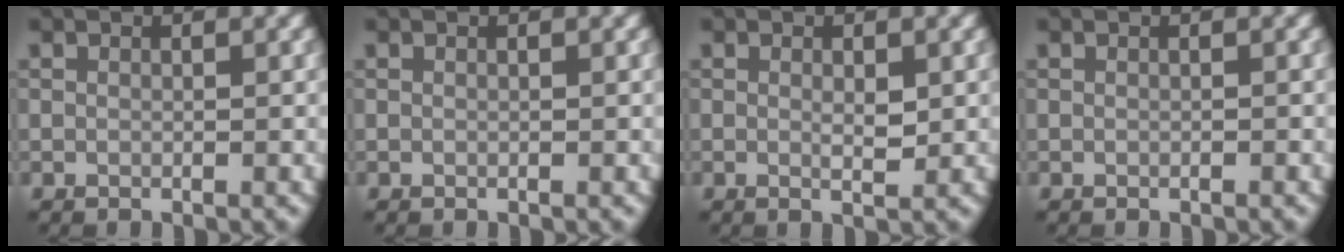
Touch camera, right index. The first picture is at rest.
{"total": 0.0}
{"total": 1.6, "force": [0.1, 0.4, 1.5], "torque": [-0.024, -0.003, 0.001]}
{"total": 0.0}